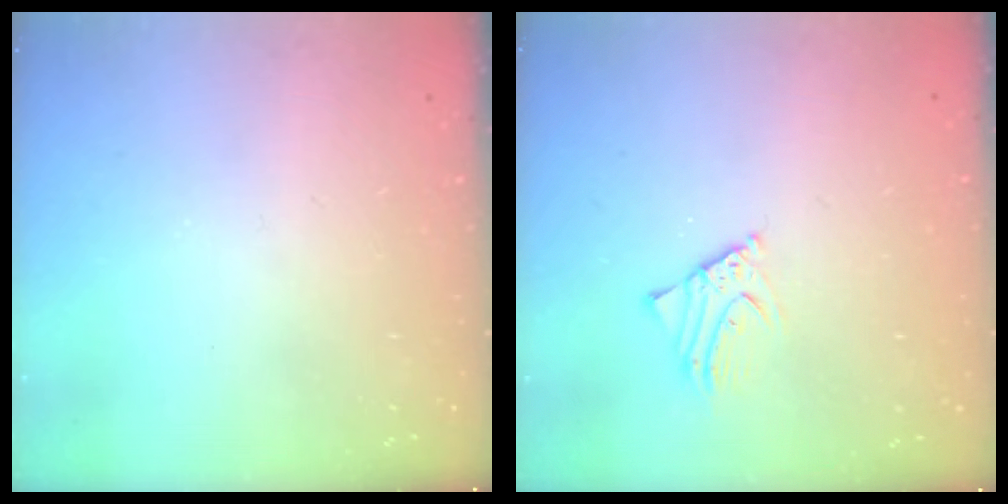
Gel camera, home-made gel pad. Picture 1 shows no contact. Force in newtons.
{"total": 2.1, "press": 2.1, "slide": 0.1}